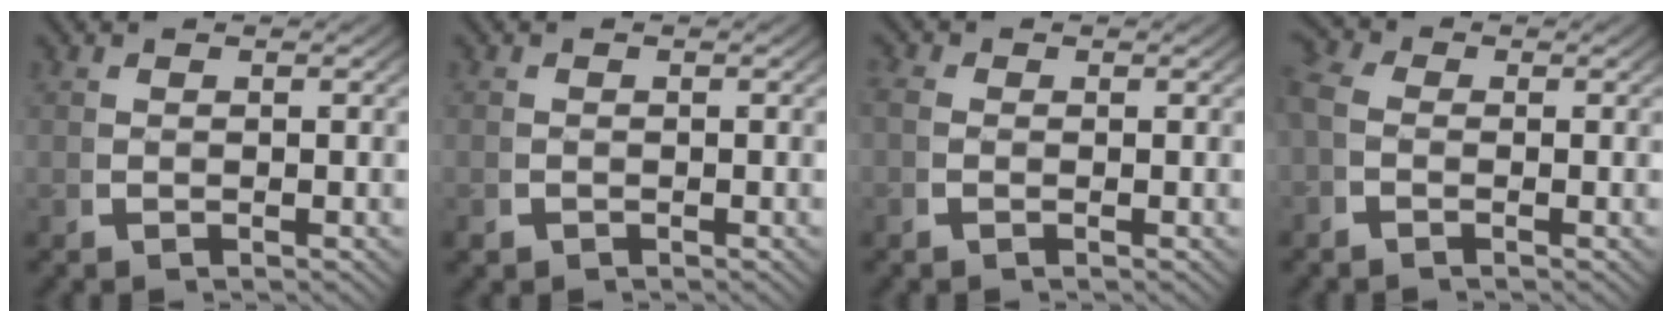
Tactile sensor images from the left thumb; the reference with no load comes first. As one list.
[{"total": 1.0, "force": [-0.8, 0.6, 0.1], "torque": [-0.001, -0.012, -0.013]}, {"total": 1.0, "force": [-0.3, 0.9, 0.5], "torque": [-0.017, -0.005, -0.007]}, {"total": 2.9, "force": [-0.3, 2.4, 1.5], "torque": [-0.037, 0.002, -0.018]}]